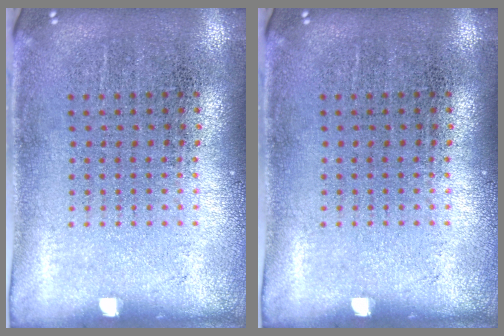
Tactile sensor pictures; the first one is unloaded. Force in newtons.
{"total": 0.0}